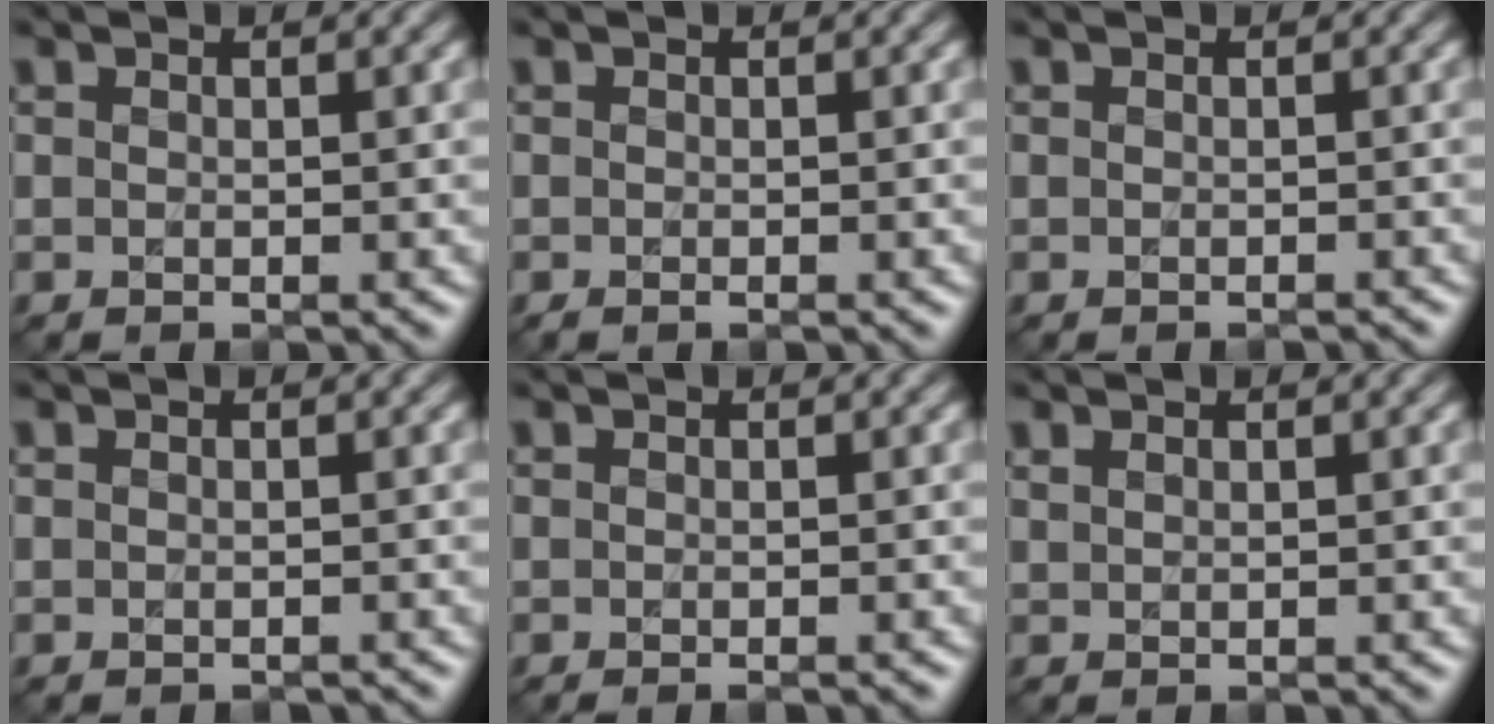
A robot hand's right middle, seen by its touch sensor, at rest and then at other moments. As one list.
[{"total": 0.5, "force": [-0.3, 0.1, 0.4], "torque": [-0.007, -0.002, -0.005]}, {"total": 0.8, "force": [-0.7, 0.0, 0.2], "torque": [0.000, 0.000, -0.011]}, {"total": 0.6, "force": [-0.6, 0.0, 0.1], "torque": [0.001, -0.003, -0.010]}, {"total": 0.9, "force": [-0.7, 0.1, 0.6], "torque": [-0.005, -0.001, -0.009]}, {"total": 0.6, "force": [0.5, 0.3, 0.3], "torque": [-0.008, 0.001, 0.013]}]